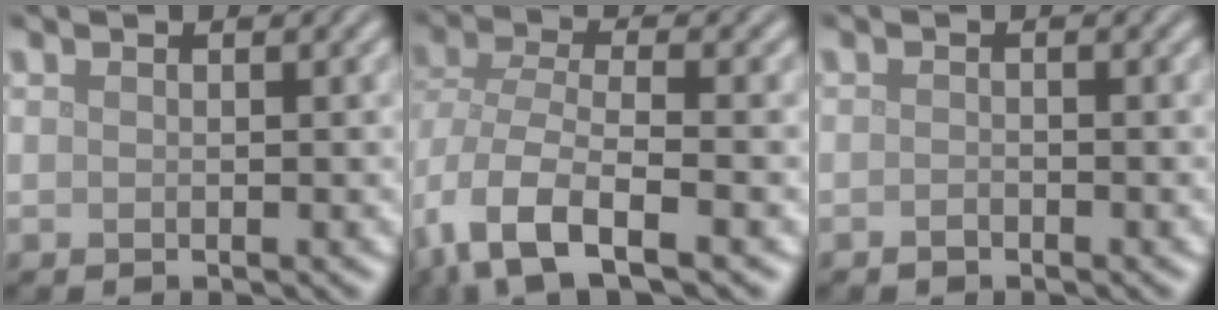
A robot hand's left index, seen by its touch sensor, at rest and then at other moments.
{"total": 8.1, "force": [-3.5, 3.8, 6.3], "torque": [-0.132, -0.011, -0.070]}
{"total": 0.6, "force": [-0.4, 0.4, 0.3], "torque": [-0.006, -0.002, -0.008]}